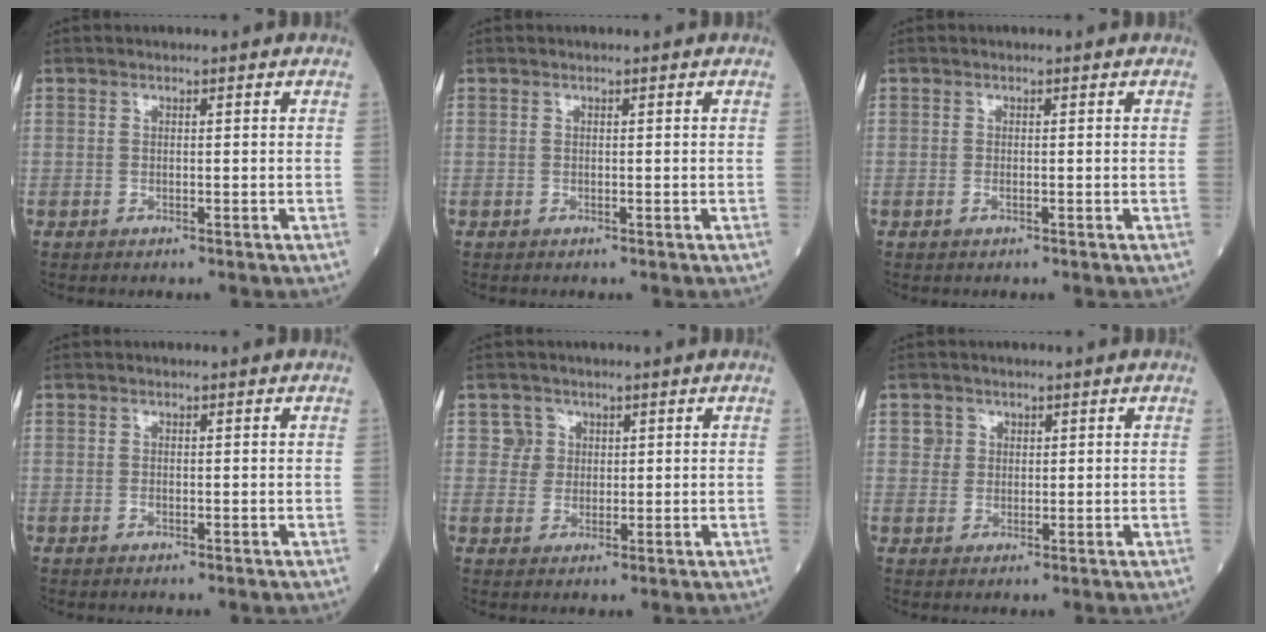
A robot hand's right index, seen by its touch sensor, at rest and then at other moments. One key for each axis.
{"total": 0.0}
{"total": 0.6, "fx": -0.2, "fy": 0.2, "fz": 0.5, "tx": -0.014, "ty": -0.002, "tz": -0.004}
{"total": 0.0}
{"total": 3.0, "fx": 1.1, "fy": 2.8, "fz": -0.1, "tx": 0.012, "ty": 0.003, "tz": 0.014}
{"total": 2.3, "fx": 0.9, "fy": 2.1, "fz": 0.1, "tx": 0.009, "ty": 0.001, "tz": 0.010}